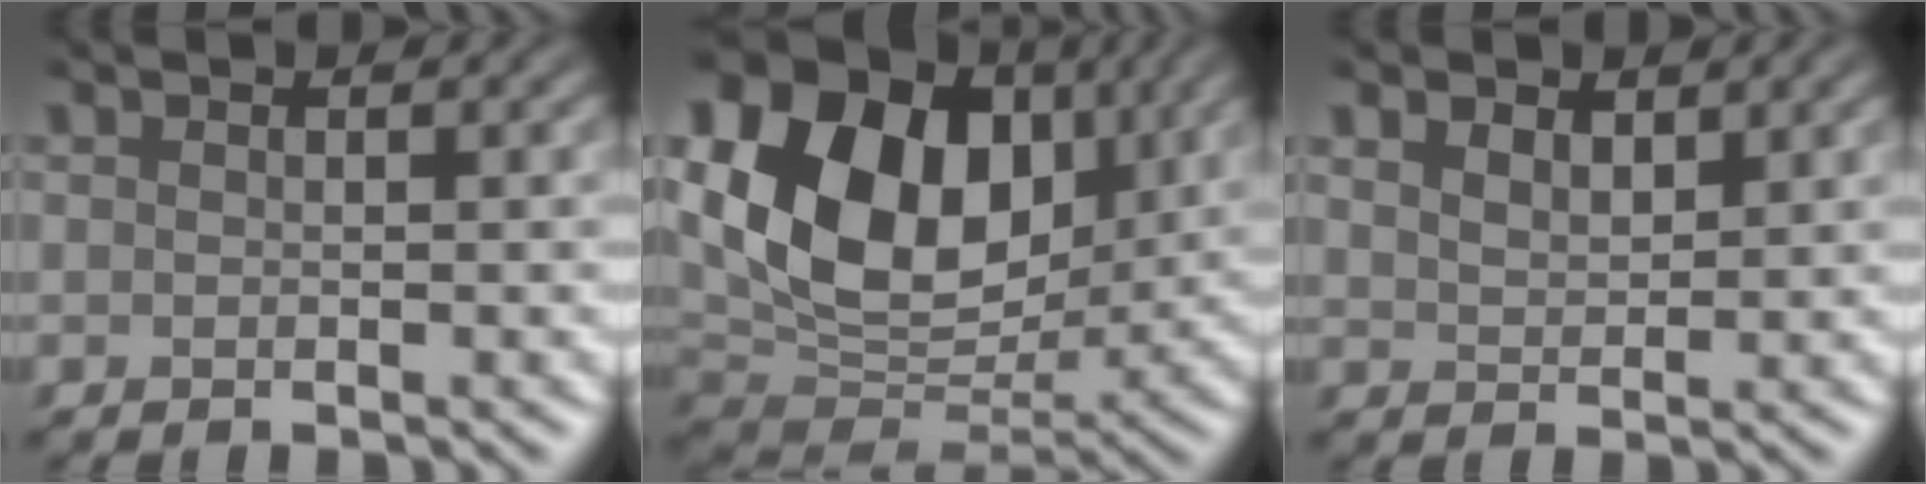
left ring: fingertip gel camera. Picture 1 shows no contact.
{"total": 15.2, "force": [4.3, 10.6, 10.0], "torque": [-0.188, 0.020, 0.077]}
{"total": 1.9, "force": [1.5, 0.9, 0.8], "torque": [-0.025, -0.003, 0.035]}